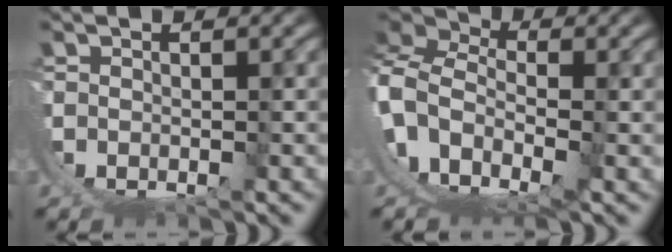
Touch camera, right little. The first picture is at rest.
{"total": 13.8, "force": [-0.3, 11.5, 7.7], "torque": [-0.196, -0.035, -0.016]}